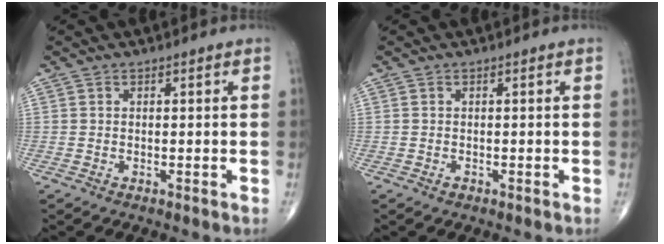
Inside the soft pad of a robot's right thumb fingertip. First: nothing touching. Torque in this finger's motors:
{"motor_torque": [0.47, 0.00, -0.34, -0.14, 0.07]}